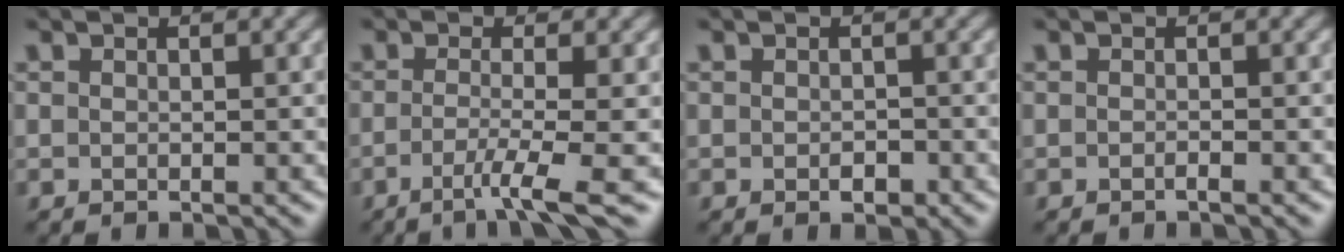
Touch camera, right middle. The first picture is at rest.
{"total": 4.1, "force": [-1.6, 0.6, 3.7], "torque": [-0.061, -0.008, -0.038]}
{"total": 1.1, "force": [-0.5, 0.7, 0.8], "torque": [-0.012, -0.001, -0.007]}
{"total": 0.6, "force": [-0.4, 0.0, 0.4], "torque": [-0.007, 0.000, -0.008]}